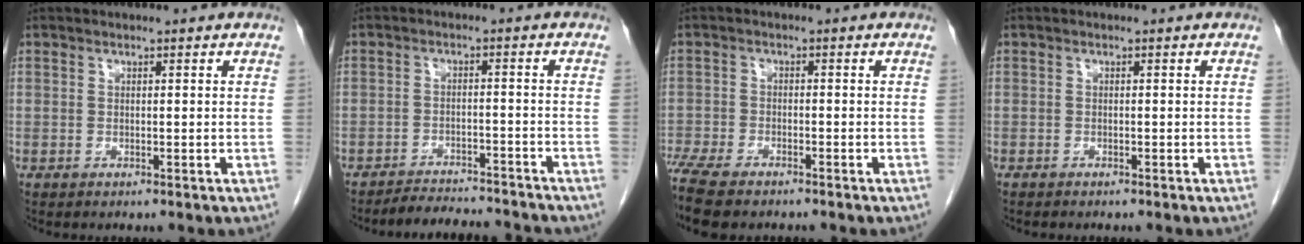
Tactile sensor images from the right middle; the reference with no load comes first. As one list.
[{"total": 8.9, "force": [-8.6, 1.2, 1.6], "torque": [-0.018, 0.003, -0.120]}, {"total": 10.8, "force": [-8.5, 3.3, 5.7], "torque": [-0.122, -0.011, -0.140]}, {"total": 0.9, "force": [-0.8, 0.2, 0.4], "torque": [-0.006, -0.001, -0.008]}]